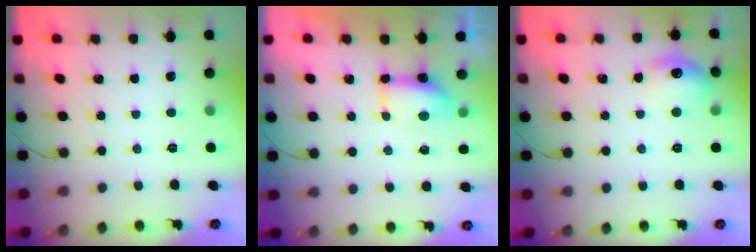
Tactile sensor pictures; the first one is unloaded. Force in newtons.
{"total": 6.6, "press": 6.6, "slide": 0.2}
{"total": 10.6, "press": 10.6, "slide": 0.8}